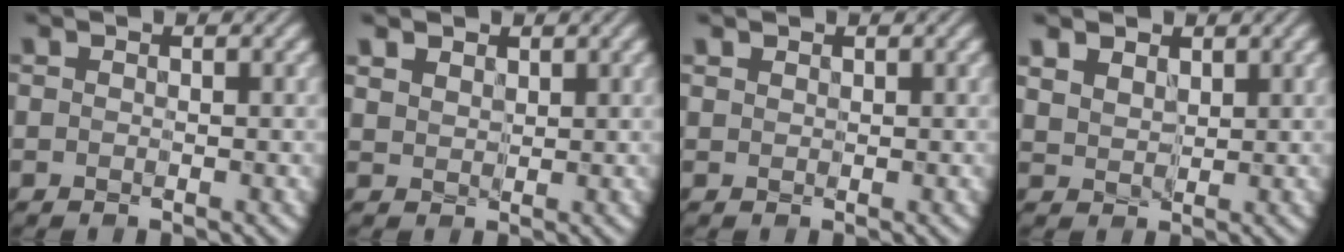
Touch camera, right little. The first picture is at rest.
{"total": 2.5, "force": [1.7, 1.6, 1.0], "torque": [-0.038, 0.002, 0.035]}
{"total": 0.8, "force": [0.6, 0.5, 0.1], "torque": [-0.007, 0.001, 0.018]}
{"total": 3.9, "force": [2.3, 2.6, 1.8], "torque": [-0.066, 0.004, 0.044]}